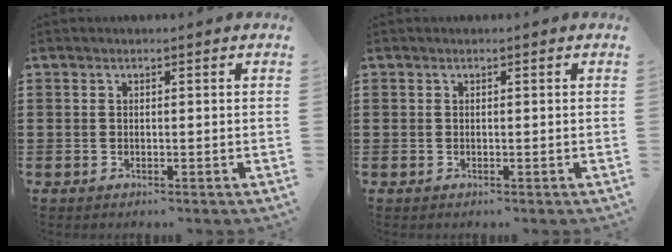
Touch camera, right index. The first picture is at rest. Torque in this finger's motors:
{"motor_torque": [-0.11, 0.11, 0.00, 0.00]}